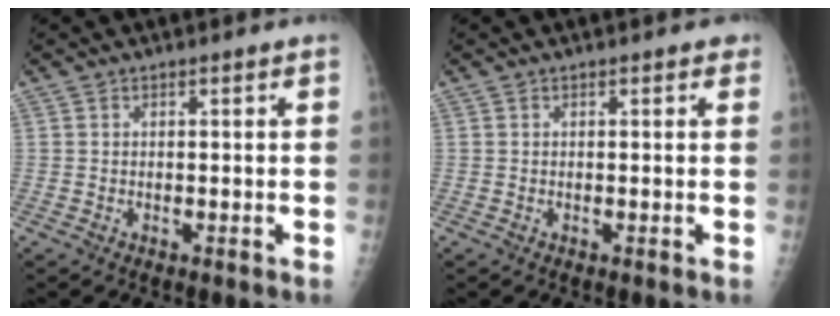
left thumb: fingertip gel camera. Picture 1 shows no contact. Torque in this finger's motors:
{"motor_torque": [0.05, 0.17, 0.13, 0.03, 0.00]}